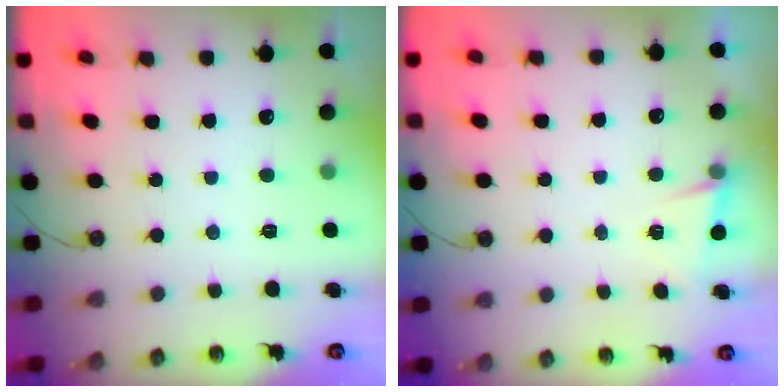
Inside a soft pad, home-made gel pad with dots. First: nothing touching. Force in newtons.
{"total": 2.6, "press": 1.9, "slide": 1.8}